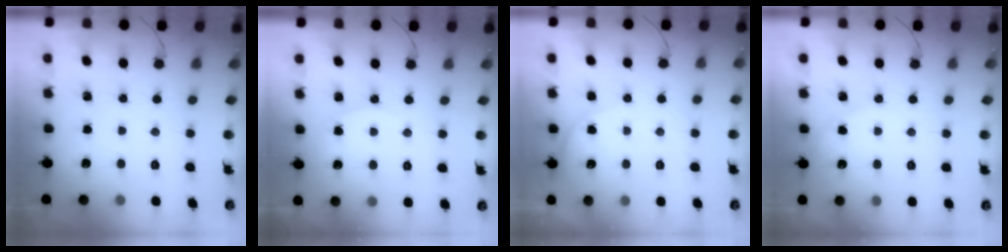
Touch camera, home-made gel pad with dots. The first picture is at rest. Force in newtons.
{"total": 5.3, "press": 5.2, "slide": 0.6}
{"total": 4.5, "press": 4.5, "slide": 0.6}
{"total": 3.4, "press": 3.4, "slide": 0.3}